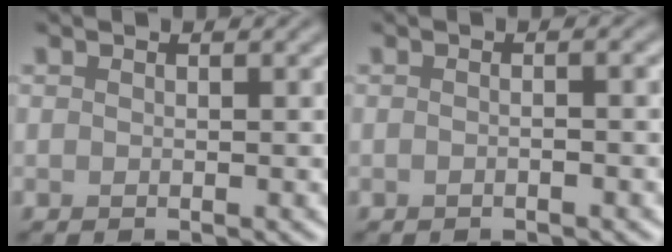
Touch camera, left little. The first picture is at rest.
{"total": 1.3, "force": [-0.2, 0.4, 1.2], "torque": [-0.013, -0.008, -0.012]}